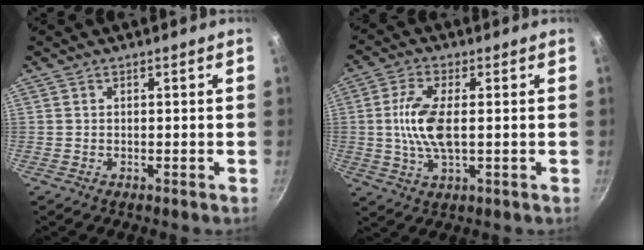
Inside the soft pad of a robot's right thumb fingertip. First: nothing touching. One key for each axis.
{"total": 9.0, "fx": 0.2, "fy": 3.7, "fz": 8.2, "tx": -0.174, "ty": 0.002, "tz": 0.001}